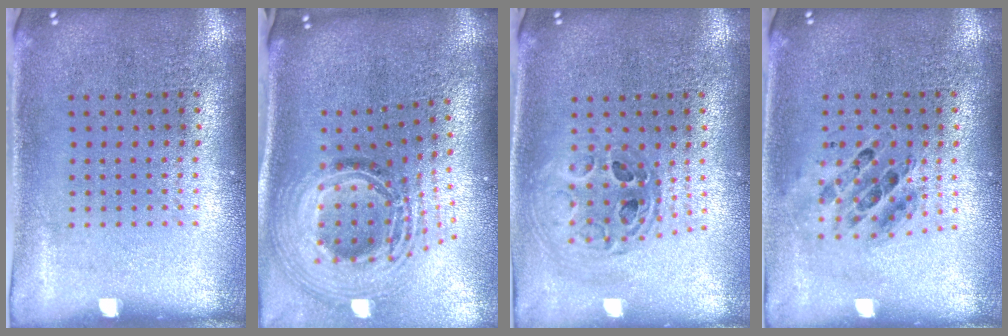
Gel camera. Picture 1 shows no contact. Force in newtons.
{"total": 2.6, "press": 1.8, "slide": 1.8}
{"total": 0.8, "press": 0.8, "slide": 0.1}
{"total": 0.7, "press": 0.7, "slide": 0.1}